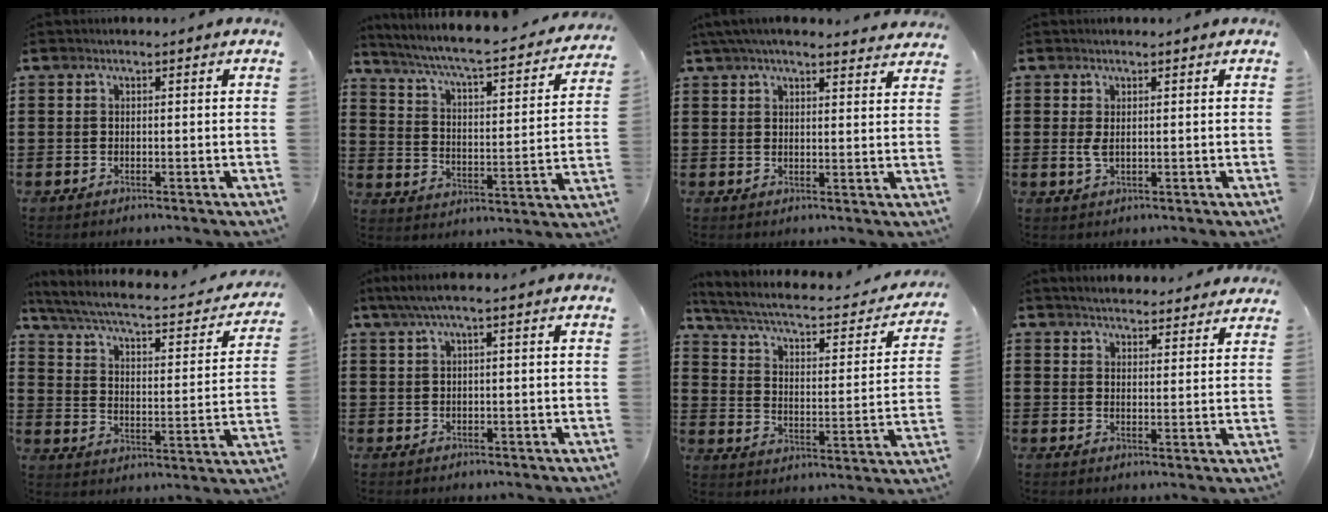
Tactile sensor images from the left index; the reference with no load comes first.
{"total": 5.3, "force": [4.6, 0.0, 2.8], "torque": [-0.076, -0.041, 0.067]}
{"total": 4.3, "force": [3.9, 0.4, 1.9], "torque": [-0.048, -0.004, 0.072]}
{"total": 1.7, "force": [0.2, 0.6, 1.6], "torque": [-0.046, -0.005, -0.002]}
{"total": 4.6, "force": [3.7, 0.2, 2.7], "torque": [-0.073, -0.036, 0.053]}
{"total": 2.3, "force": [0.1, 0.1, 2.3], "torque": [-0.048, -0.003, -0.002]}
{"total": 4.4, "force": [3.3, 0.8, 2.8], "torque": [-0.074, -0.033, 0.047]}
{"total": 3.6, "force": [3.6, 0.2, 0.4], "torque": [-0.018, -0.012, 0.065]}